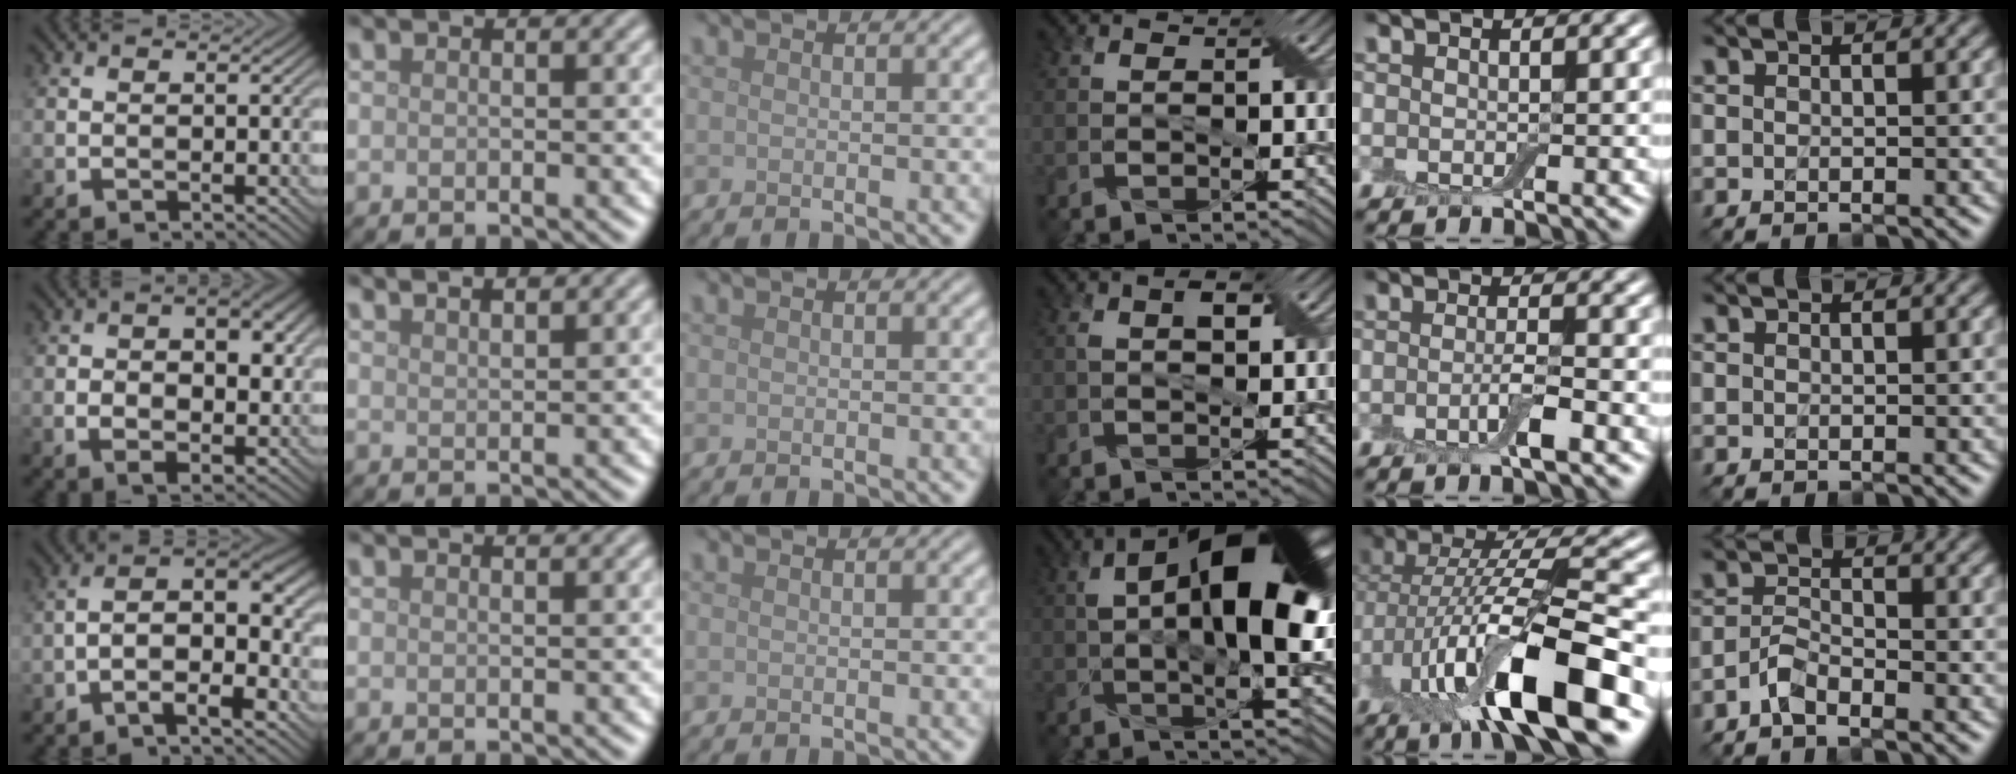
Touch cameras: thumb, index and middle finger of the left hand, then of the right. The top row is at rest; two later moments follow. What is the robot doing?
{"motion": "insert", "object": "backpack"}